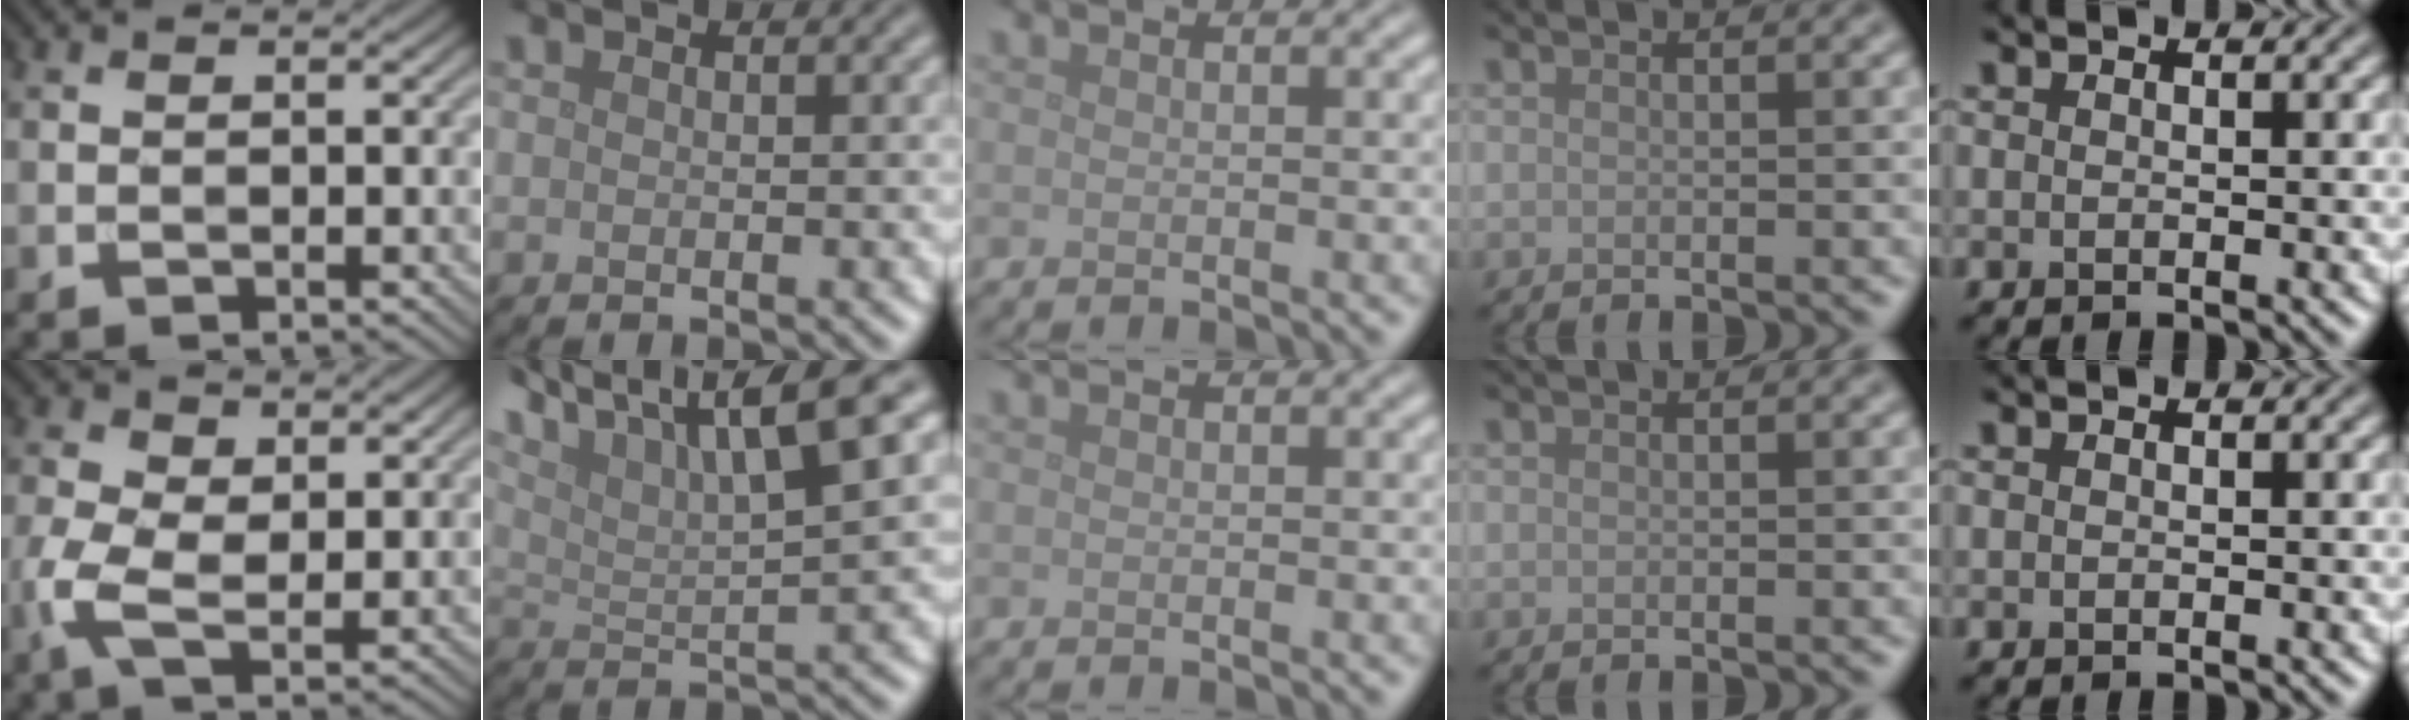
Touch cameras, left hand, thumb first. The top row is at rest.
{"thumb": {"total": 5.4, "force": [-0.4, 2.8, 4.6], "torque": [-0.122, 0.000, -0.011]}, "index": {"total": 10.5, "force": [6.8, 2.7, 7.6], "torque": [-0.129, 0.024, 0.108]}}